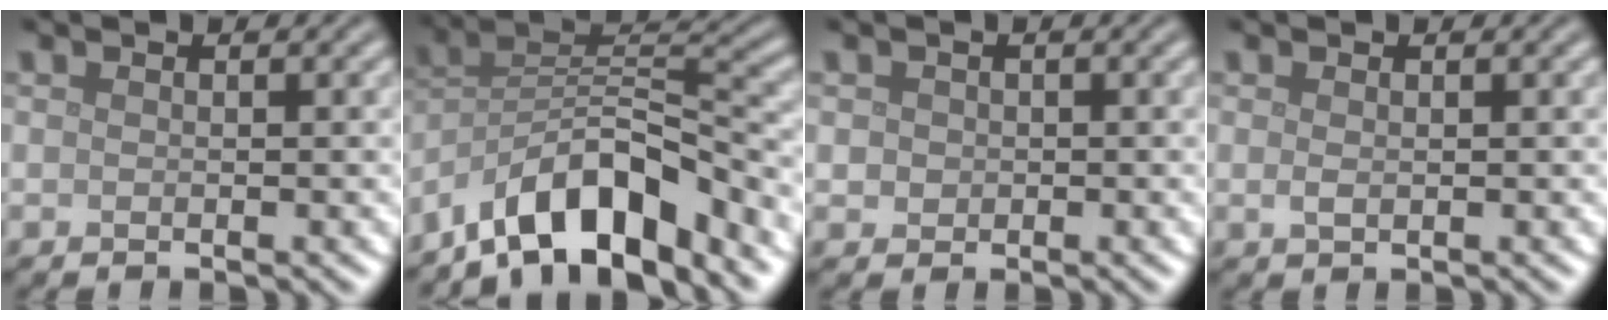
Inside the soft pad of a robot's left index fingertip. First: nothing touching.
{"total": 10.0, "force": [-7.1, 3.3, 6.3], "torque": [-0.089, 0.011, -0.136]}
{"total": 1.2, "force": [0.1, 1.1, 0.3], "torque": [0.001, -0.003, 0.004]}
{"total": 0.8, "force": [0.1, 0.5, 0.7], "torque": [-0.015, -0.001, 0.003]}